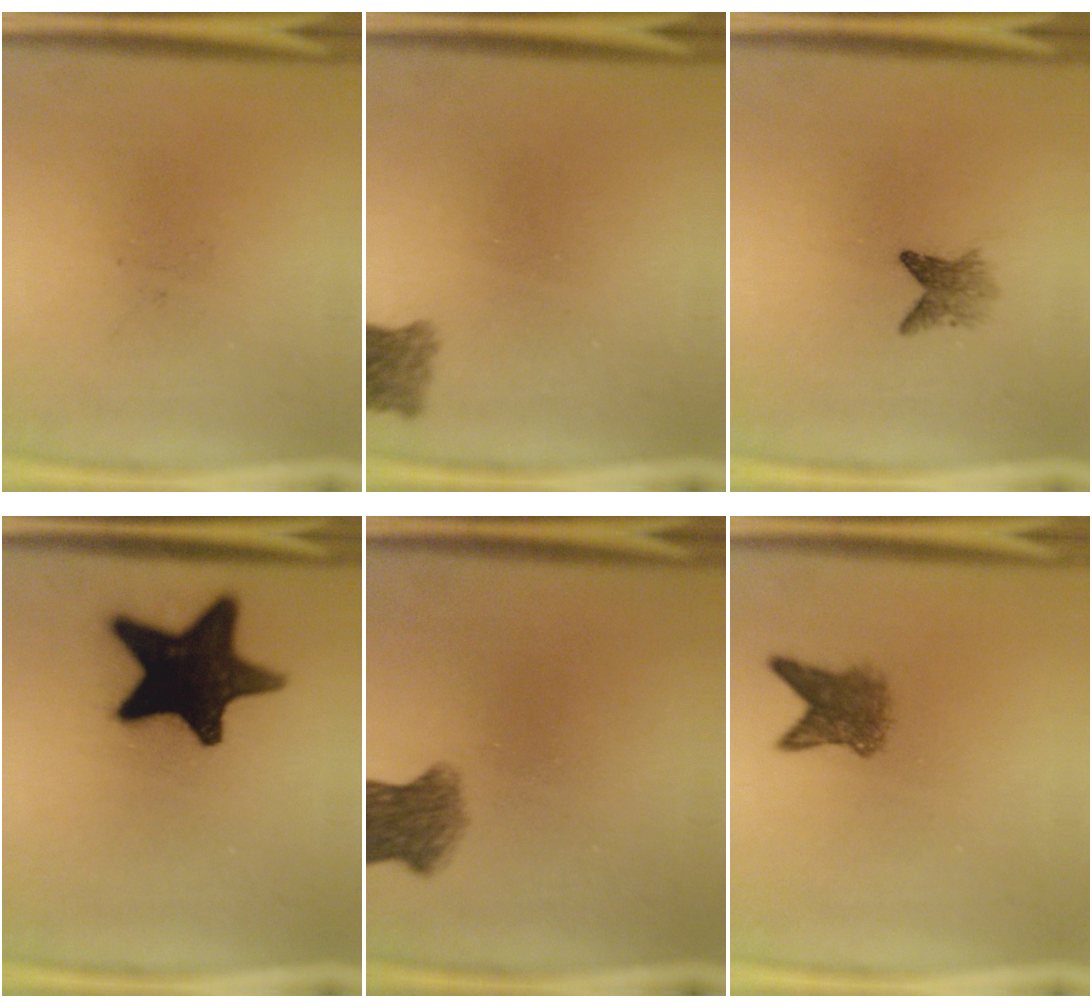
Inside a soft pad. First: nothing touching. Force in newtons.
{"total": 3.1}
{"total": 2.5}
{"total": 19.2}
{"total": 5.8}
{"total": 4.2}